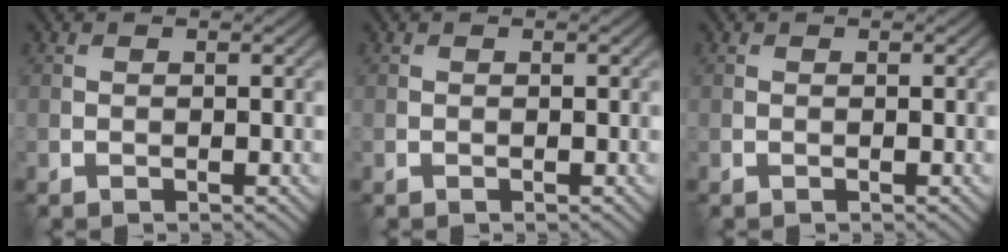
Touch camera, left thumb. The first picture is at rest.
{"total": 0.0}
{"total": 0.0}